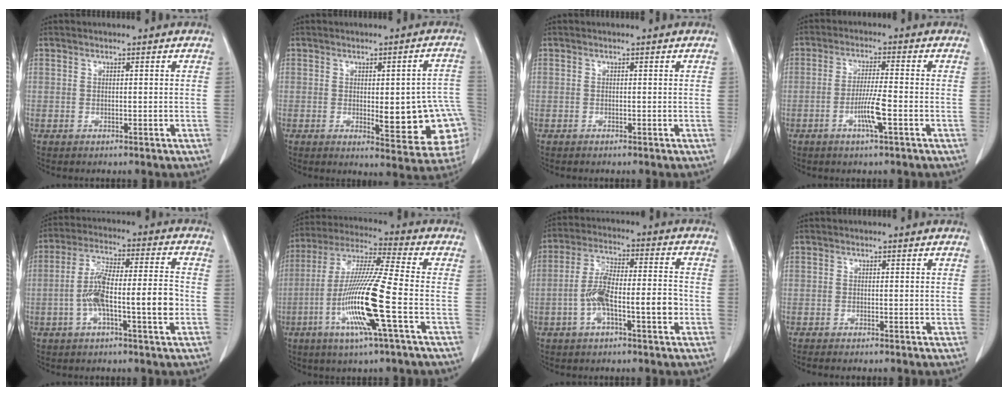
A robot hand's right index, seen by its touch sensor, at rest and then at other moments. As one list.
[{"total": 13.6, "force": [-2.1, 3.8, 12.9], "torque": [-0.107, 0.013, -0.009]}, {"total": 0.0}, {"total": 5.2, "force": [-1.9, -0.2, 4.9], "torque": [-0.092, -0.005, -0.035]}, {"total": 10.9, "force": [-2.7, 1.5, 10.4], "torque": [-0.194, 0.022, -0.047]}, {"total": 15.2, "force": [-4.6, -0.6, 14.4], "torque": [-0.293, -0.013, -0.094]}, {"total": 9.8, "force": [-2.9, 2.4, 9.1], "torque": [-0.172, 0.026, -0.051]}, {"total": 1.5, "force": [-1.3, 0.0, 0.7], "torque": [-0.009, -0.001, -0.016]}]